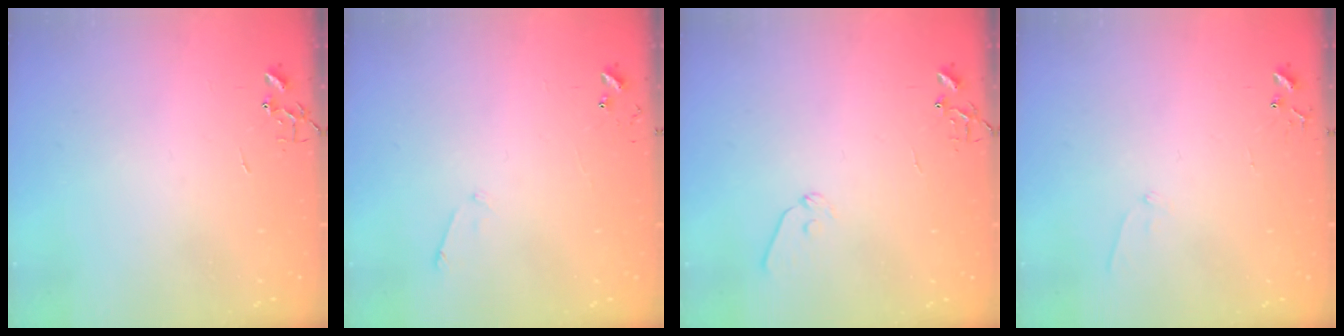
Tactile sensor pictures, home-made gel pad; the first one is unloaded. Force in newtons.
{"total": 4.2, "press": 4.2, "slide": 0.3}
{"total": 6.8, "press": 6.8, "slide": 1.0}
{"total": 6.0, "press": 5.9, "slide": 0.8}